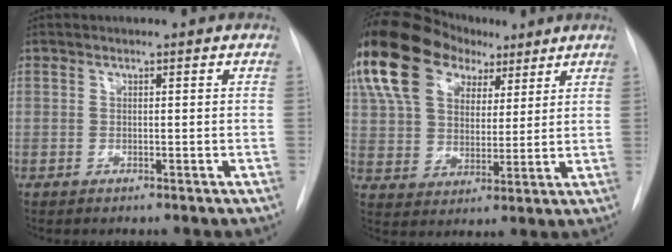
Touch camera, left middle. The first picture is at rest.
{"total": 20.8, "force": [12.1, 13.0, 10.8], "torque": [-0.249, 0.066, 0.216]}